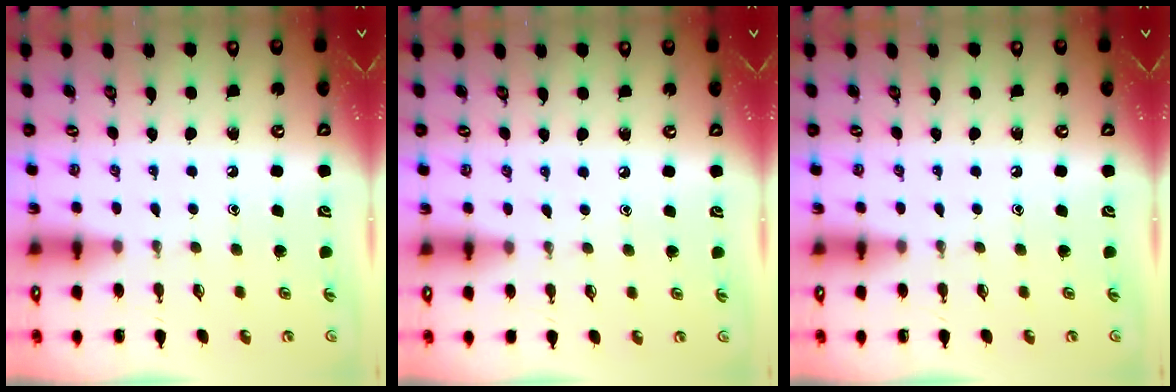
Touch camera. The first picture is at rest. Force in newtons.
{"total": 2.9, "press": 2.9, "slide": 0.5}
{"total": 0.0}